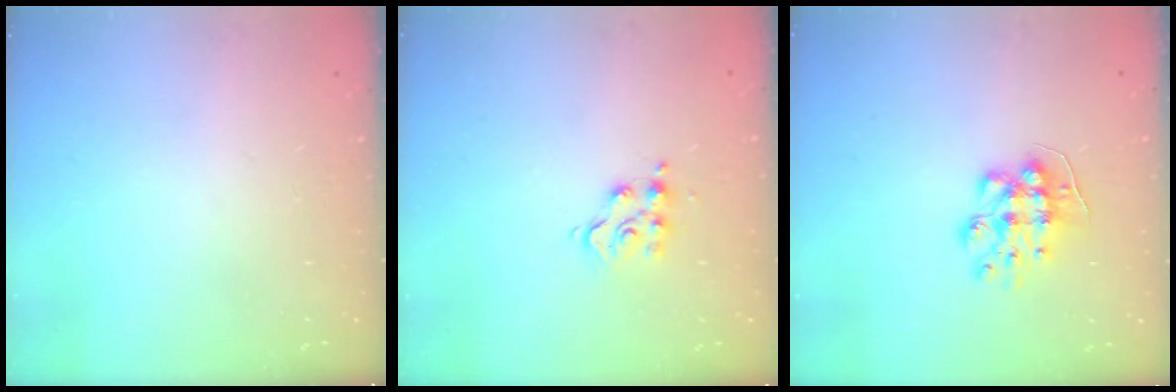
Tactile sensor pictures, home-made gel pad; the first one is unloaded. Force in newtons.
{"total": 7.8, "press": 7.8, "slide": 0.5}
{"total": 8.8, "press": 8.8, "slide": 0.4}